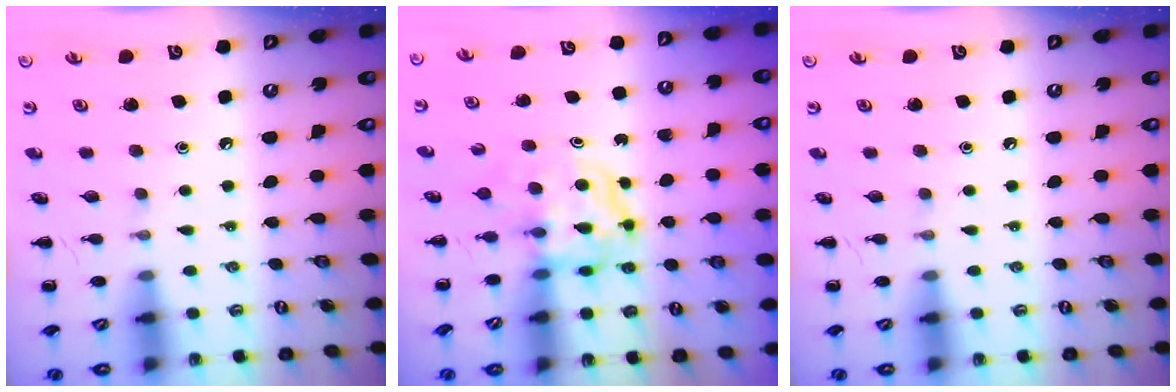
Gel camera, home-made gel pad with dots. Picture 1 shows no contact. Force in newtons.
{"total": 4.0, "press": 3.9, "slide": 0.4}
{"total": 0.0}